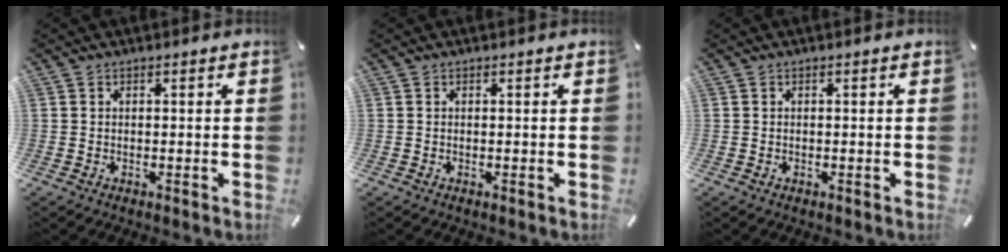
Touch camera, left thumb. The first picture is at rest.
{"total": 0.0}
{"total": 0.0}